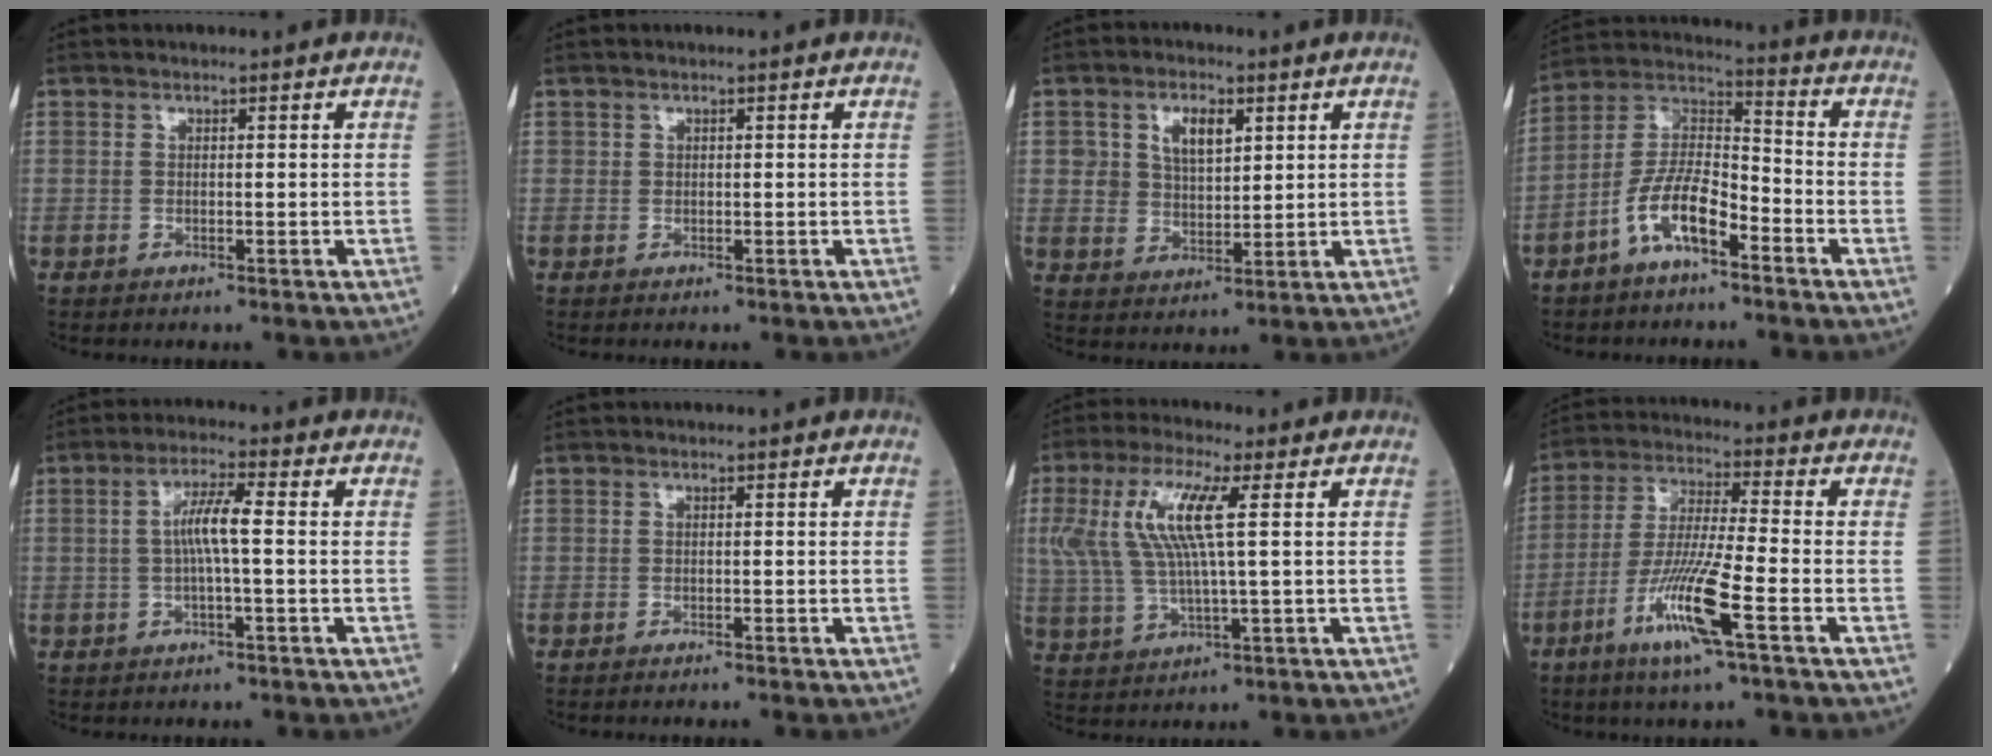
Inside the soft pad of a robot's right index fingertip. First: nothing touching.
{"total": 0.0}
{"total": 6.0, "force": [2.5, 3.6, 4.0], "torque": [-0.077, 0.012, 0.052]}
{"total": 9.7, "force": [-5.3, 3.1, 7.6], "torque": [-0.163, 0.014, -0.104]}
{"total": 5.0, "force": [0.0, 0.1, 5.0], "torque": [-0.096, 0.010, -0.001]}
{"total": 1.6, "force": [-1.4, 0.0, 0.7], "torque": [-0.010, -0.001, -0.017]}
{"total": 10.2, "force": [2.6, 1.3, 9.8], "torque": [-0.232, 0.019, 0.051]}
{"total": 11.4, "force": [-5.2, -0.1, 10.1], "torque": [-0.205, -0.015, -0.101]}